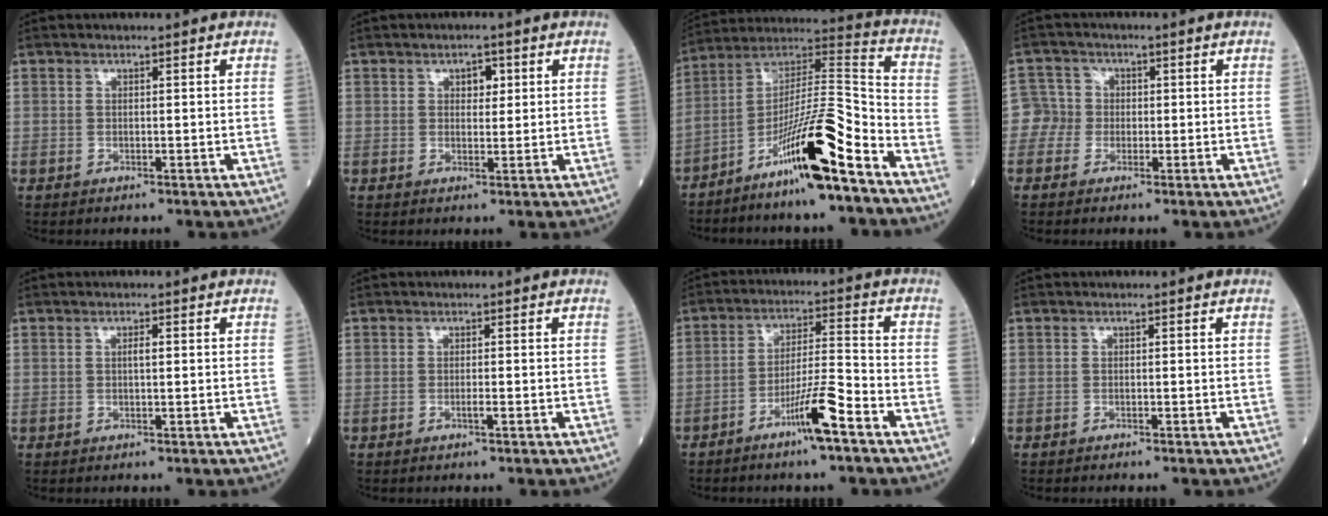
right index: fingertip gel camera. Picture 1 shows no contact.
{"total": 2.3, "force": [0.9, 1.4, 1.7], "torque": [-0.020, 0.004, 0.013]}
{"total": 16.6, "force": [-9.8, 1.0, 13.4], "torque": [-0.245, 0.006, -0.168]}
{"total": 3.4, "force": [-0.8, 3.3, -0.1], "torque": [0.013, 0.017, -0.022]}
{"total": 0.9, "force": [0.1, 0.1, 0.9], "torque": [-0.016, 0.002, 0.001]}
{"total": 0.8, "force": [-0.4, -0.1, 0.7], "torque": [-0.015, 0.001, -0.007]}
{"total": 8.1, "force": [-5.0, -0.1, 6.4], "torque": [-0.117, 0.000, -0.090]}
{"total": 0.8, "force": [-0.8, 0.1, 0.4], "torque": [-0.005, 0.000, -0.010]}